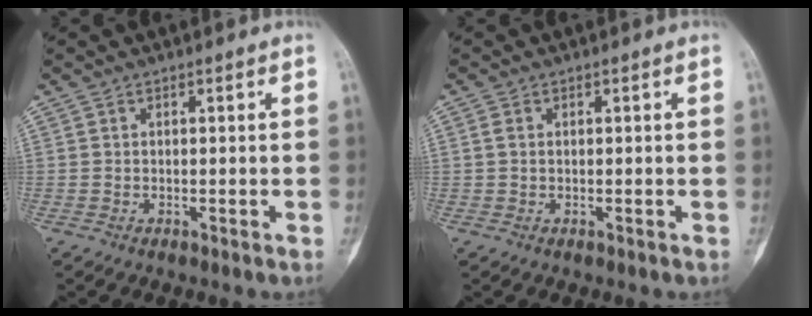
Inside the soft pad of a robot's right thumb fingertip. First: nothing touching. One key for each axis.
{"total": 1.1, "fx": 0.2, "fy": 0.8, "fz": 0.7, "tx": -0.015, "ty": -0.002, "tz": 0.003}